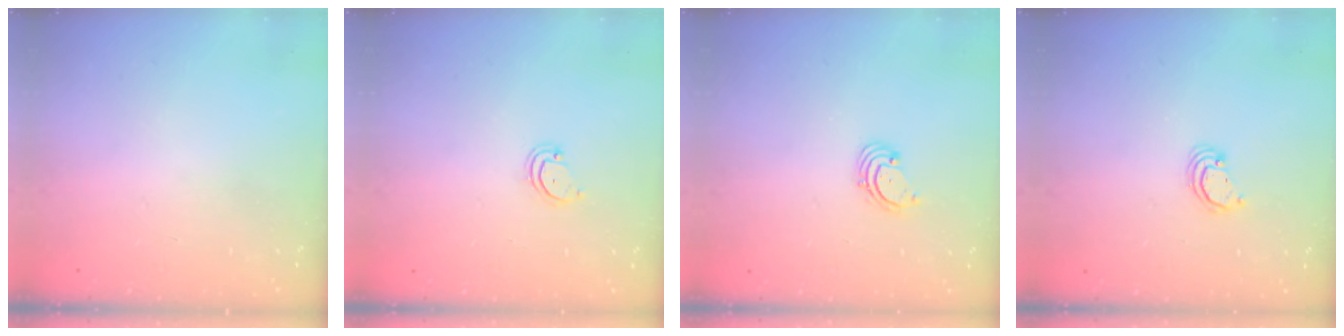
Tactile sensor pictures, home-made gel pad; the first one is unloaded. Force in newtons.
{"total": 3.0, "press": 3.0, "slide": 0.2}
{"total": 1.6, "press": 1.6, "slide": 0.2}
{"total": 2.3, "press": 2.3, "slide": 0.3}